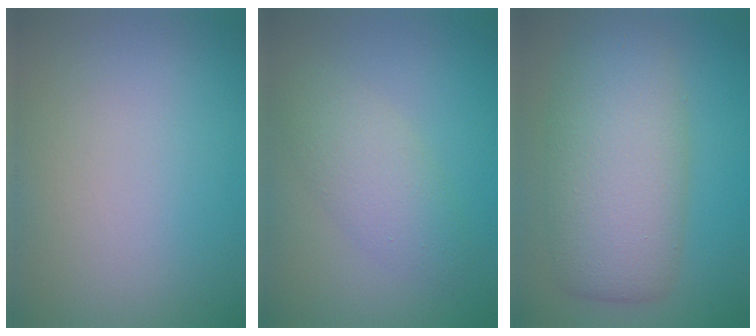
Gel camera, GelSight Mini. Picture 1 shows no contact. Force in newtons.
{"total": 3.1, "press": 3.1, "slide": 0.1}
{"total": 8.0, "press": 8.0, "slide": 0.2}